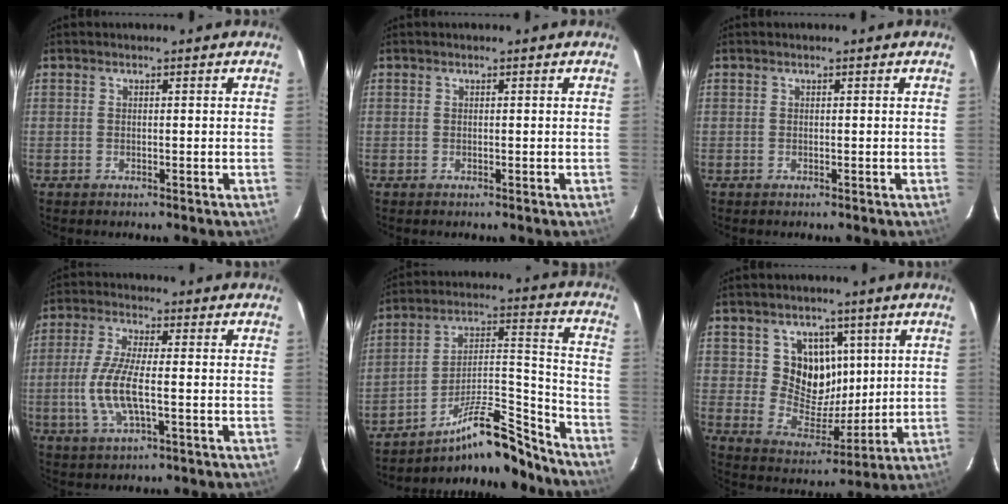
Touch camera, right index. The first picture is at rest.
{"total": 0.0}
{"total": 0.0}
{"total": 9.5, "force": [-1.7, 2.5, 9.0], "torque": [-0.187, -0.005, -0.036]}
{"total": 16.3, "force": [-14.4, 3.0, 7.1], "torque": [-0.120, 0.034, -0.229]}
{"total": 10.4, "force": [3.5, 8.8, 4.3], "torque": [-0.078, -0.007, 0.074]}